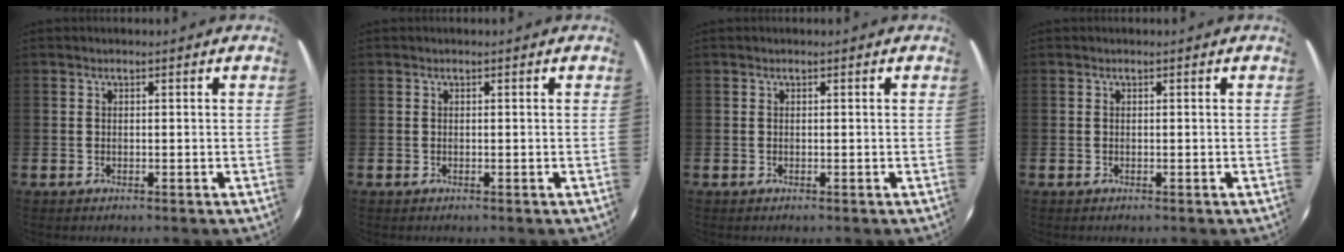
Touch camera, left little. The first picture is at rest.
{"total": 0.0}
{"total": 0.0}
{"total": 0.0}